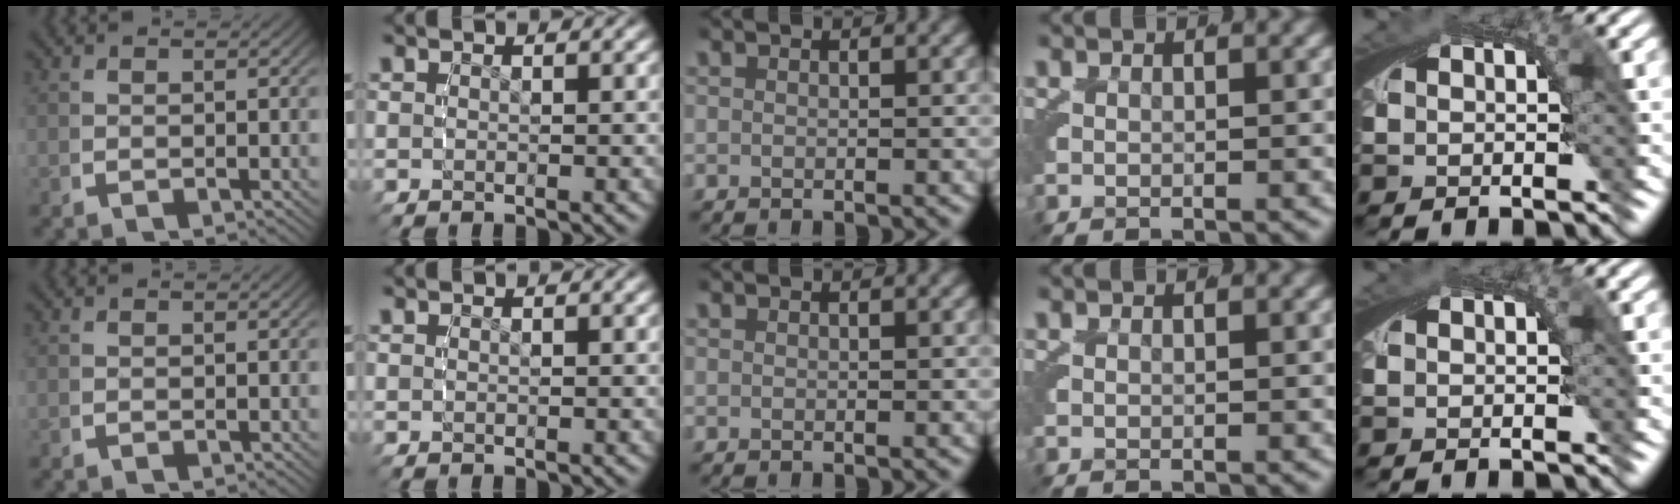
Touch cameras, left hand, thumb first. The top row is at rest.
{}